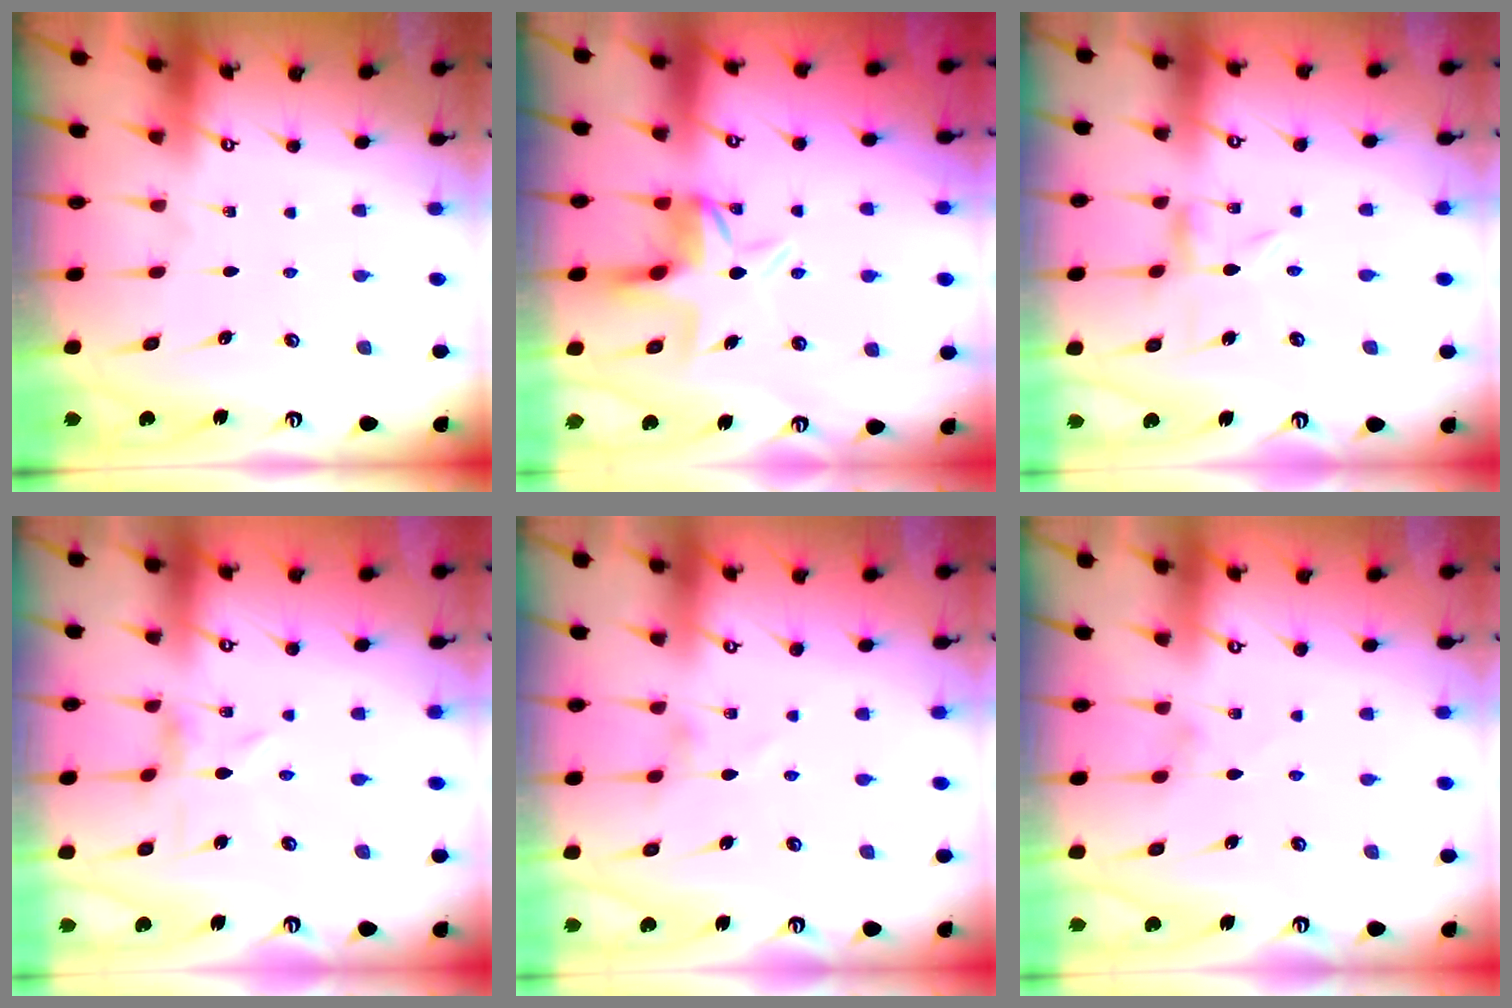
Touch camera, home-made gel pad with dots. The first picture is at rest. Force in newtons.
{"total": 7.3, "press": 7.0, "slide": 2.1}
{"total": 1.4, "press": 1.4, "slide": 0.2}
{"total": 0.7, "press": 0.7, "slide": 0.2}
{"total": 1.0, "press": 0.9, "slide": 0.3}
{"total": 1.4, "press": 1.3, "slide": 0.3}